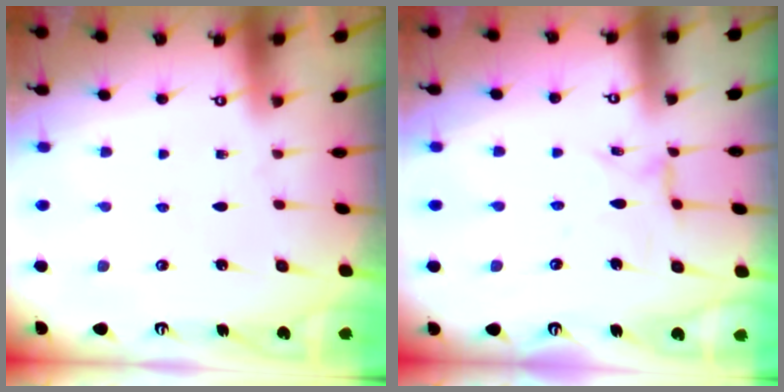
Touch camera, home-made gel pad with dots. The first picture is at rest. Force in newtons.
{"total": 1.7, "press": 1.6, "slide": 0.2}